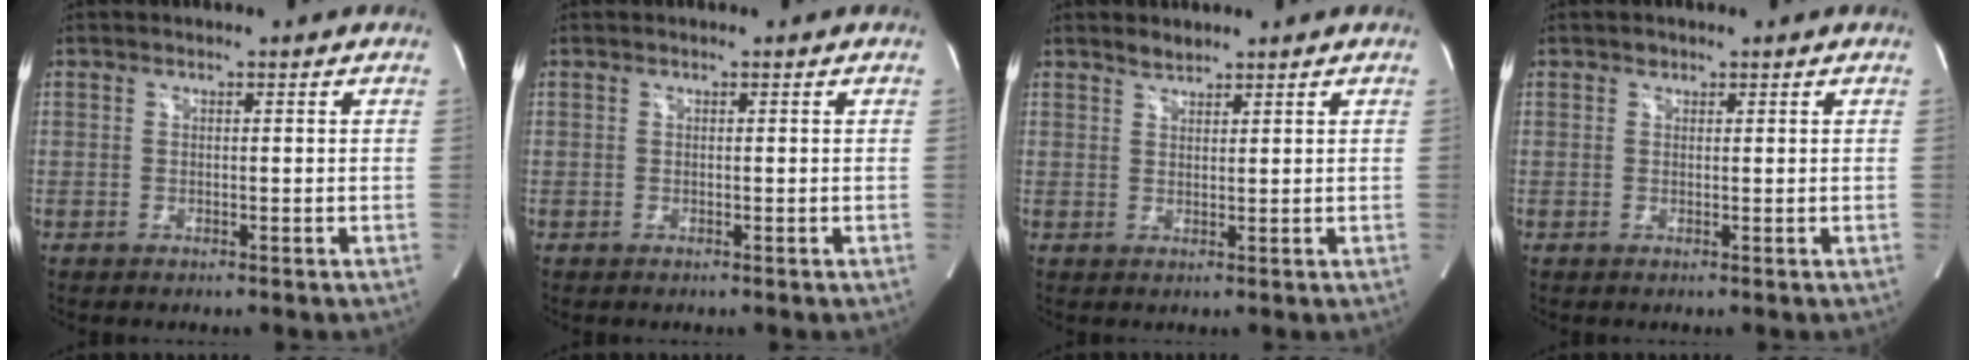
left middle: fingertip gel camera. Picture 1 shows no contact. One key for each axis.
{"total": 0.0}
{"total": 1.6, "fx": 1.6, "fy": 0.4, "fz": 0.2, "tx": -0.006, "ty": 0.001, "tz": 0.030}
{"total": 0.7, "fx": 0.5, "fy": 0.4, "fz": 0.1, "tx": 0.000, "ty": -0.003, "tz": 0.006}